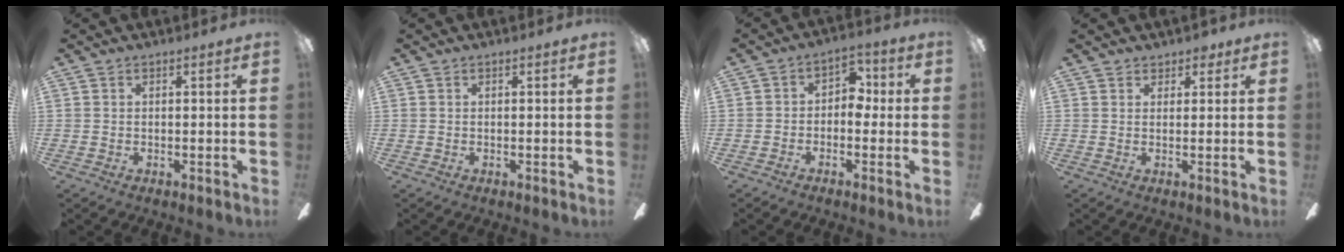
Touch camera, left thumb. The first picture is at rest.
{"total": 0.0}
{"total": 5.2, "force": [-1.2, 4.1, 2.9], "torque": [-0.038, 0.017, -0.025]}
{"total": 2.2, "force": [1.5, 1.6, 0.6], "torque": [0.002, -0.001, 0.025]}